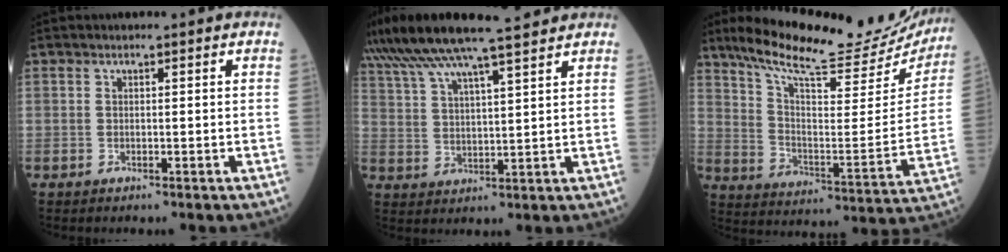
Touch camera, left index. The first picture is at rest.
{"total": 17.3, "force": [14.6, 0.9, 9.3], "torque": [-0.173, 0.034, 0.241]}
{"total": 26.5, "force": [23.2, 5.0, 11.9], "torque": [-0.194, -0.038, 0.318]}